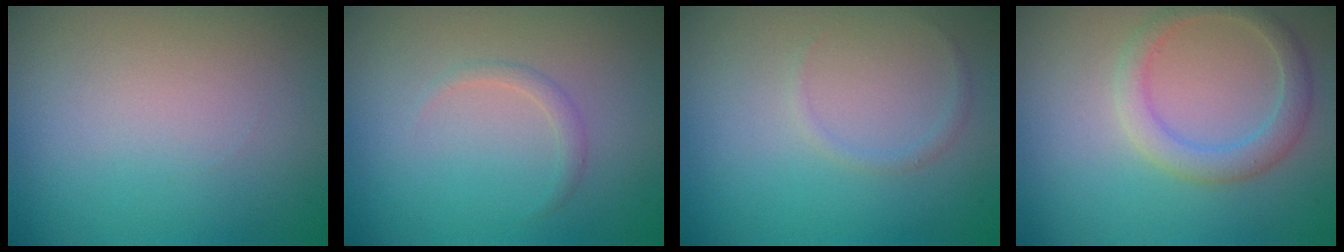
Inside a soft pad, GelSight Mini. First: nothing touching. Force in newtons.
{"total": 0.9, "press": 0.9, "slide": 0.1}
{"total": 0.7, "press": 0.7, "slide": 0.1}
{"total": 2.7, "press": 2.7, "slide": 0.2}